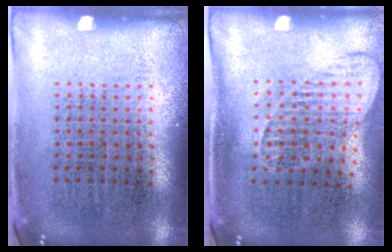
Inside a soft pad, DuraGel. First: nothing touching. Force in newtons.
{"total": 1.4, "press": 1.2, "slide": 0.8}